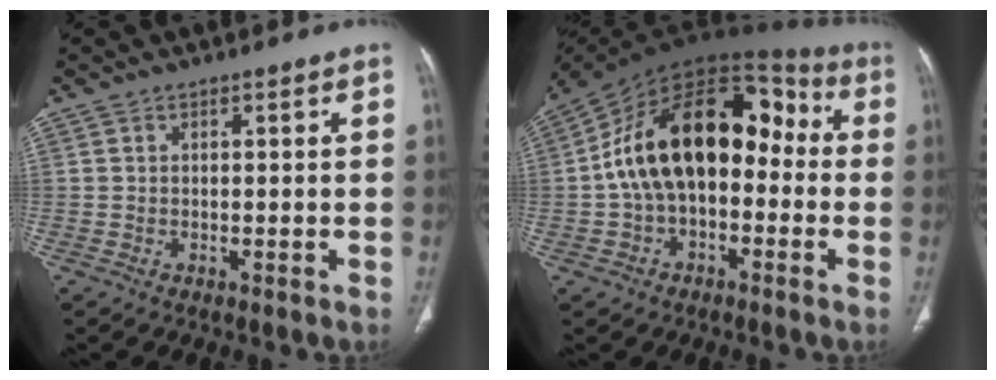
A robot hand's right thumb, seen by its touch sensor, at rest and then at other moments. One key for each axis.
{"total": 21.0, "fx": -0.5, "fy": 12.9, "fz": 16.5, "tx": -0.252, "ty": 0.059, "tz": -0.020}